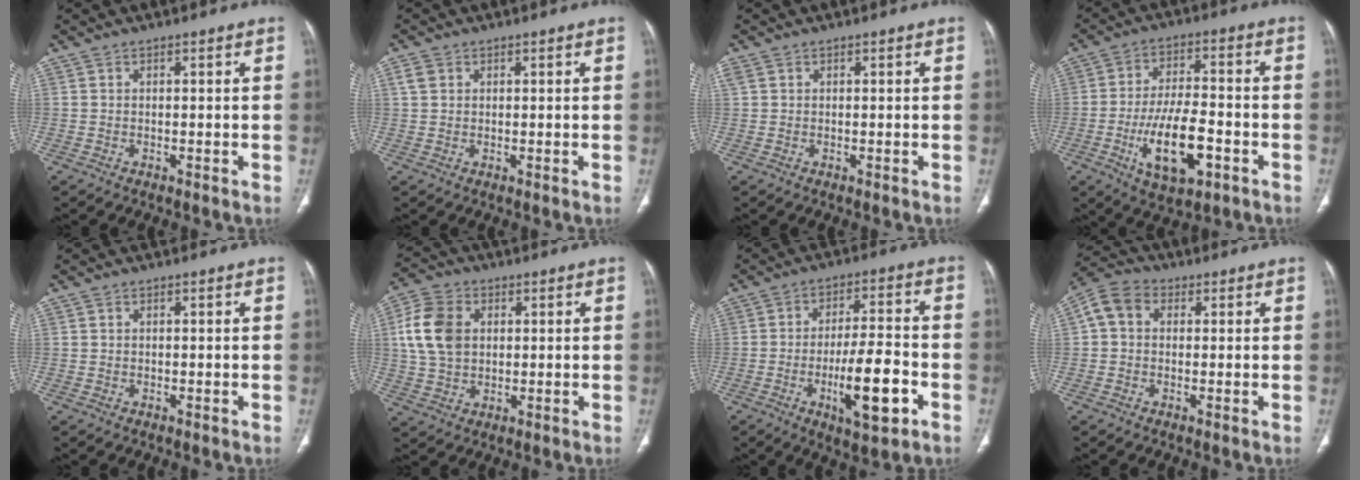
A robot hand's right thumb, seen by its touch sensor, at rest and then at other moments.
{"total": 2.4, "force": [1.0, 1.8, 1.2], "torque": [-0.023, 0.001, 0.023]}
{"total": 1.3, "force": [0.7, 0.9, 0.5], "torque": [-0.015, 0.012, 0.017]}
{"total": 13.7, "force": [-4.7, 5.9, 11.4], "torque": [-0.191, 0.018, -0.077]}
{"total": 0.0}
{"total": 11.0, "force": [2.1, 8.1, 7.1], "torque": [-0.133, 0.004, 0.040]}
{"total": 12.9, "force": [-4.5, 3.8, 11.5], "torque": [-0.179, 0.022, -0.071]}
{"total": 6.2, "force": [0.9, 5.0, 3.6], "torque": [-0.066, 0.022, 0.008]}